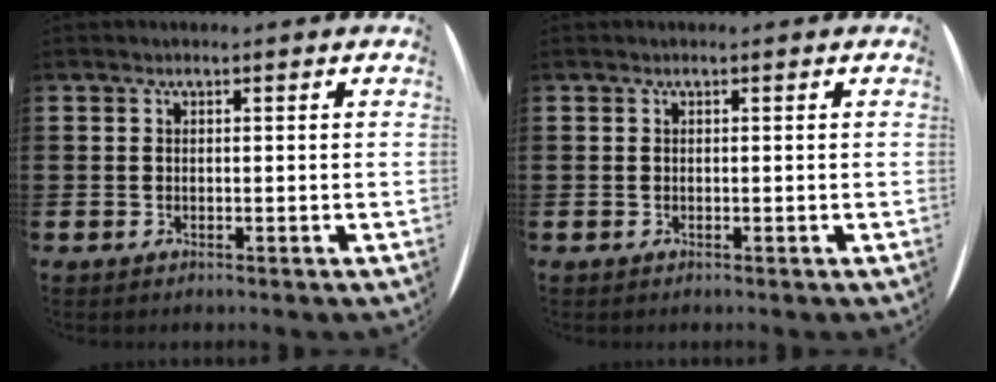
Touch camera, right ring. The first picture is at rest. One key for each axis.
{"total": 0.0}